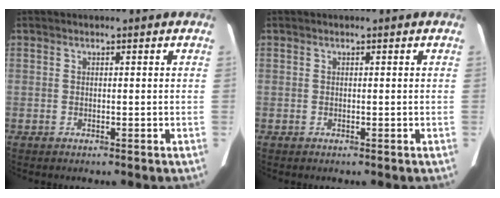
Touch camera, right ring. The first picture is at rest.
{"total": 0.0}